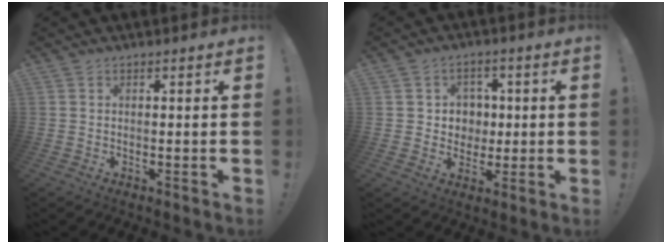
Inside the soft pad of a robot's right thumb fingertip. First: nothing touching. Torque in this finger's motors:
{"motor_torque": [0.42, 0.43, 0.19, -0.20, 0.02]}